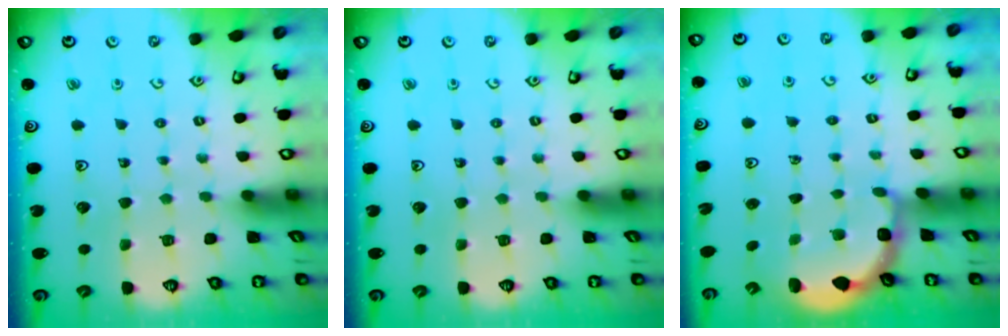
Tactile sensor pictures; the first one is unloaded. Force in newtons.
{"total": 0.0}
{"total": 2.7, "press": 2.3, "slide": 1.4}